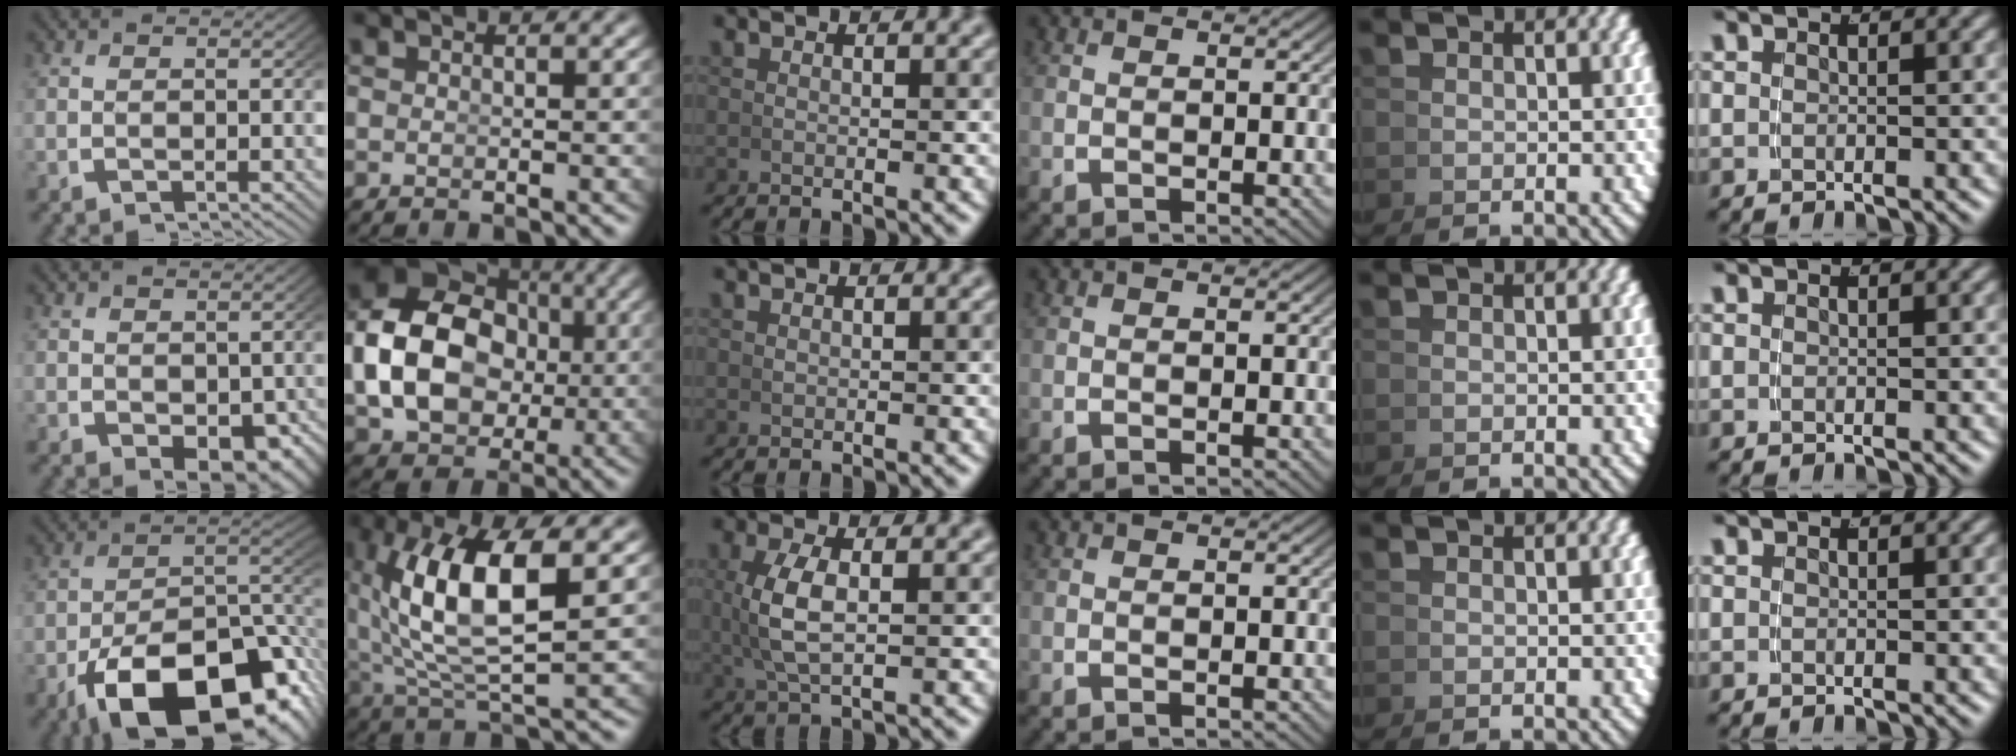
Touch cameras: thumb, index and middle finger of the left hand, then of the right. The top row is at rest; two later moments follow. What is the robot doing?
{"motion": "lift_and_place", "object": "bowl"}